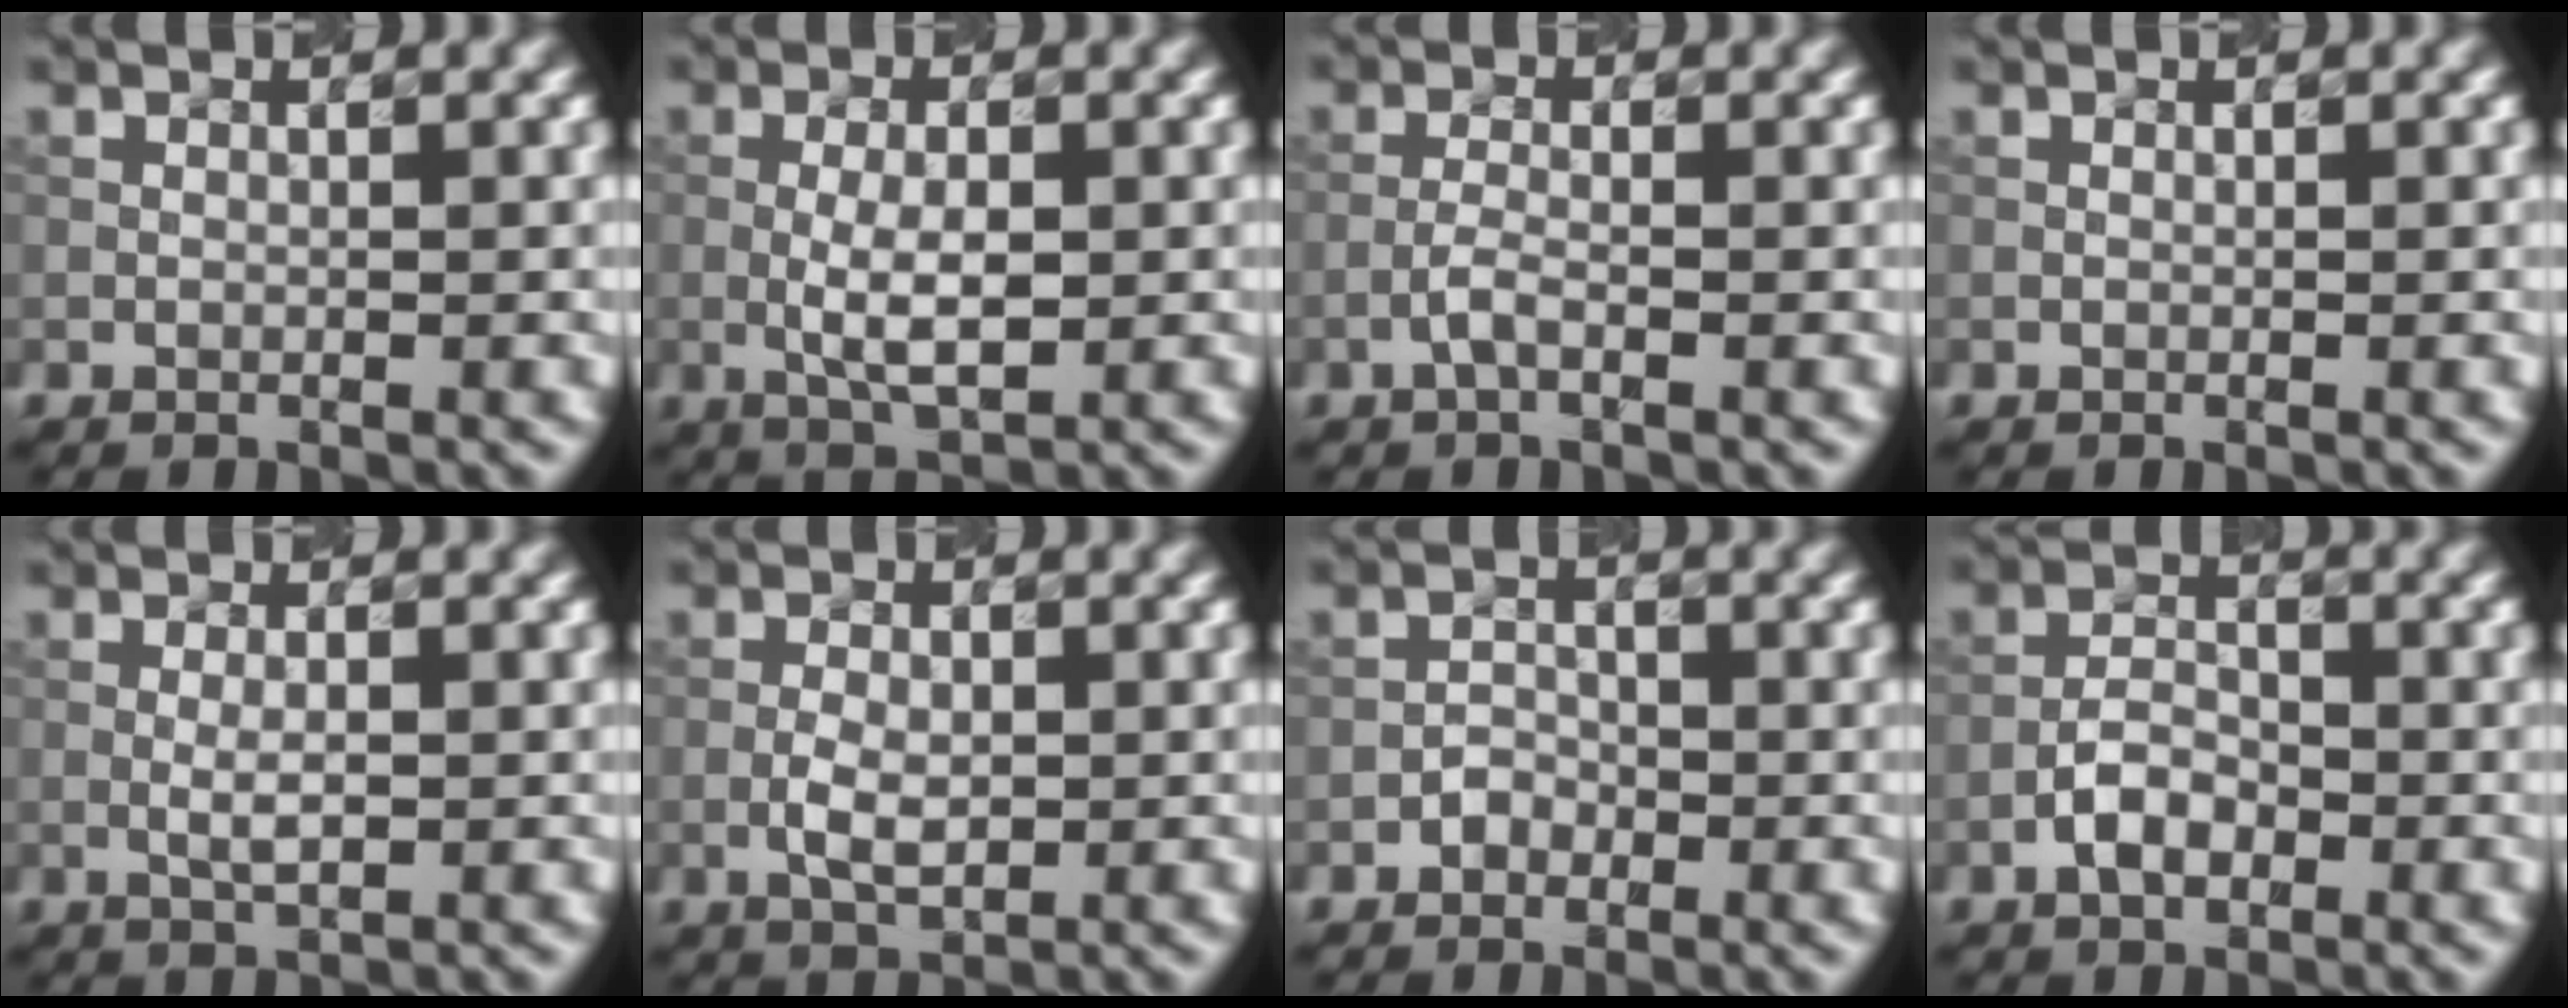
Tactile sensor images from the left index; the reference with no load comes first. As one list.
[{"total": 3.7, "force": [-0.4, 1.4, 3.4], "torque": [-0.068, -0.002, -0.006]}, {"total": 1.6, "force": [-0.8, 0.4, 1.3], "torque": [-0.028, 0.005, -0.020]}, {"total": 0.0}, {"total": 1.7, "force": [-0.2, 0.5, 1.6], "torque": [-0.032, -0.001, -0.003]}, {"total": 2.8, "force": [-0.6, 1.5, 2.3], "torque": [-0.043, 0.001, -0.010]}, {"total": 1.5, "force": [-0.8, 1.1, 0.5], "torque": [-0.005, 0.007, -0.015]}, {"total": 3.0, "force": [-1.4, 1.7, 2.0], "torque": [-0.034, 0.008, -0.029]}]